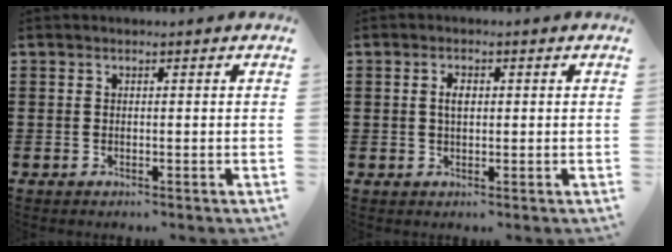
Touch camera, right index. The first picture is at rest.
{"total": 2.0, "force": [0.4, 0.9, 1.7], "torque": [-0.036, 0.006, 0.004]}